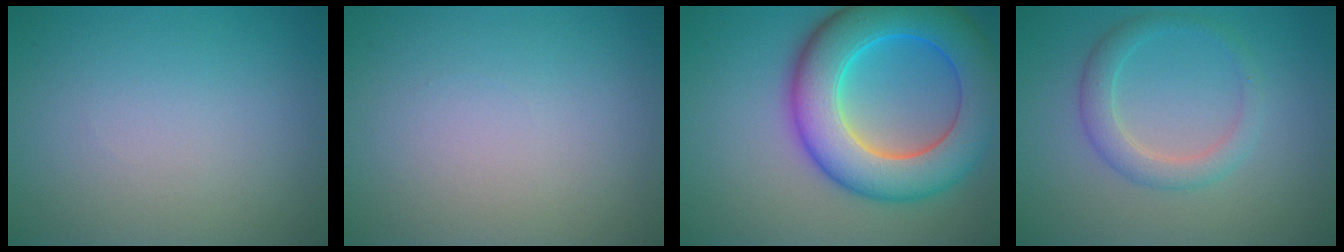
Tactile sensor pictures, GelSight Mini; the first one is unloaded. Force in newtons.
{"total": 0.0}
{"total": 10.8, "press": 10.8, "slide": 0.3}
{"total": 2.7, "press": 2.7, "slide": 0.1}